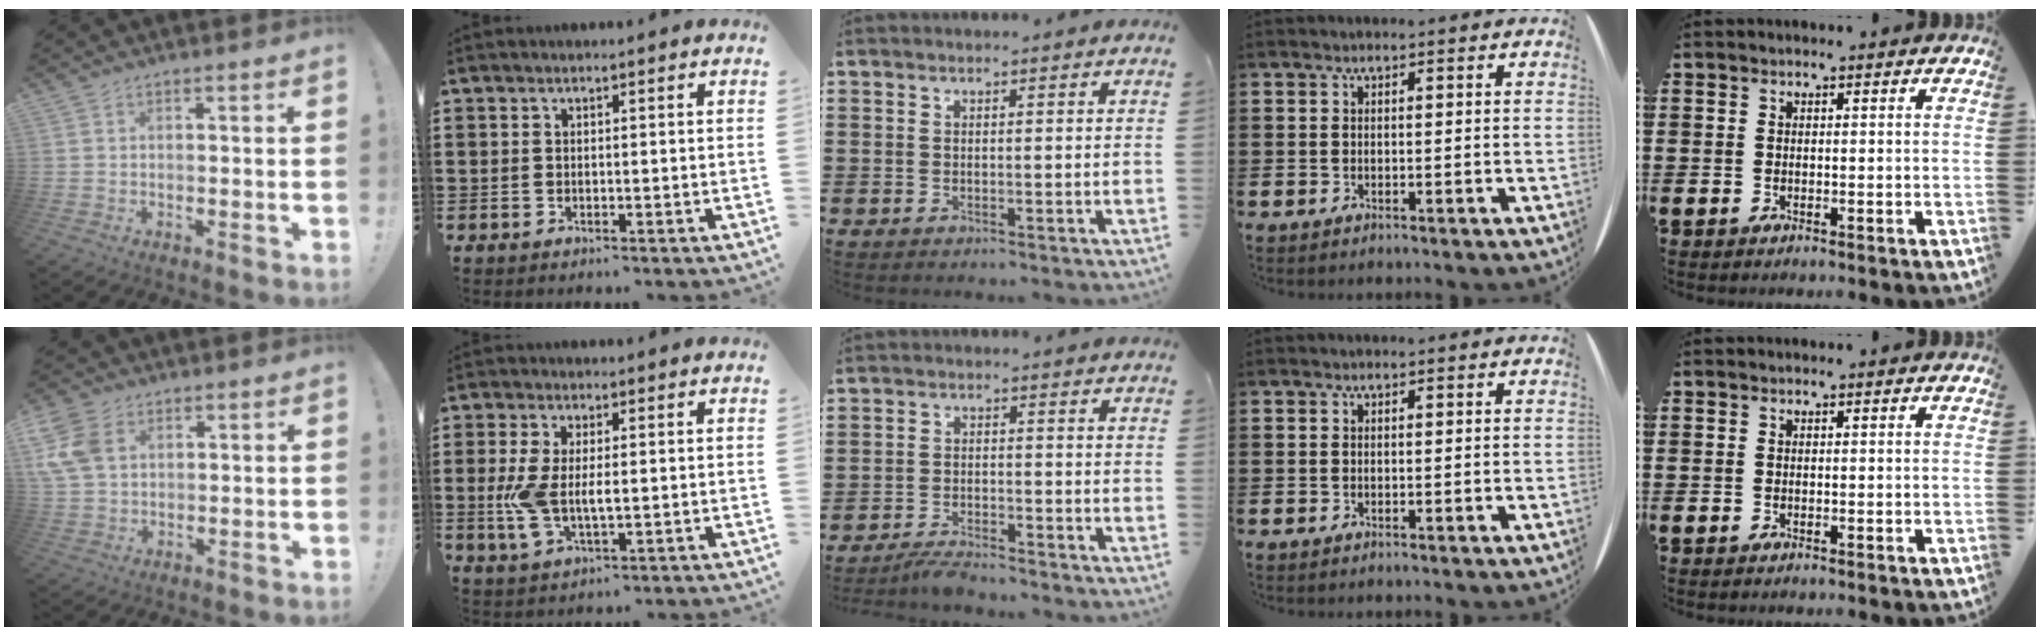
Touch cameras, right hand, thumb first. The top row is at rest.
{"thumb": {"total": 11.1, "force": [3.7, 7.8, 7.0], "torque": [-0.151, 0.000, 0.073]}, "index": {"total": 6.6, "force": [-0.2, 3.1, 5.8], "torque": [-0.143, -0.005, -0.011]}, "middle": {"total": 2.9, "force": [-2.8, 0.1, 0.6], "torque": [-0.014, 0.002, -0.057]}}